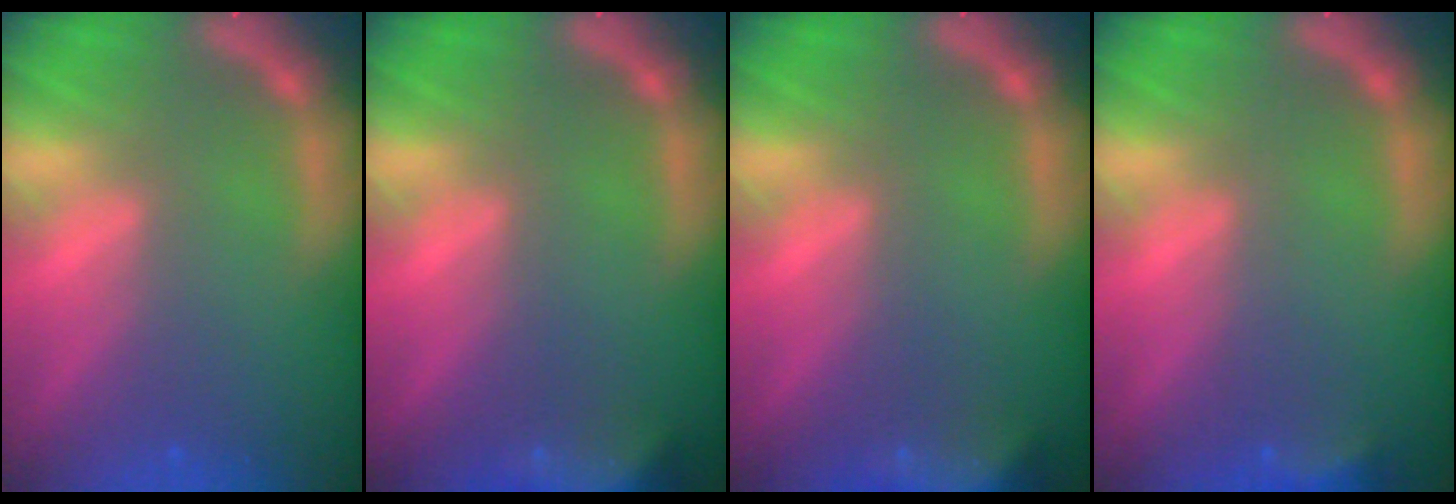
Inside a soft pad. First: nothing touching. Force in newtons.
{"total": 7.4}
{"total": 7.4}
{"total": 2.4}